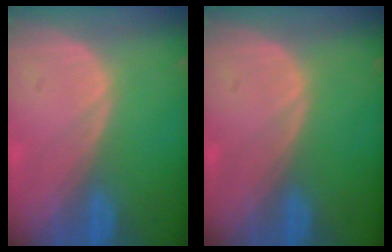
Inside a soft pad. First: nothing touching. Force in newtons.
{"total": 0.0}